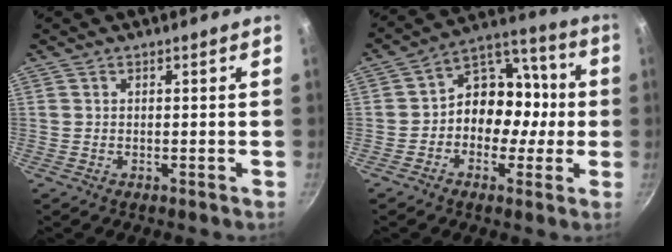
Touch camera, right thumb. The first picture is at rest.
{"total": 13.4, "force": [-1.0, 9.9, 9.0], "torque": [-0.082, 0.047, -0.028]}